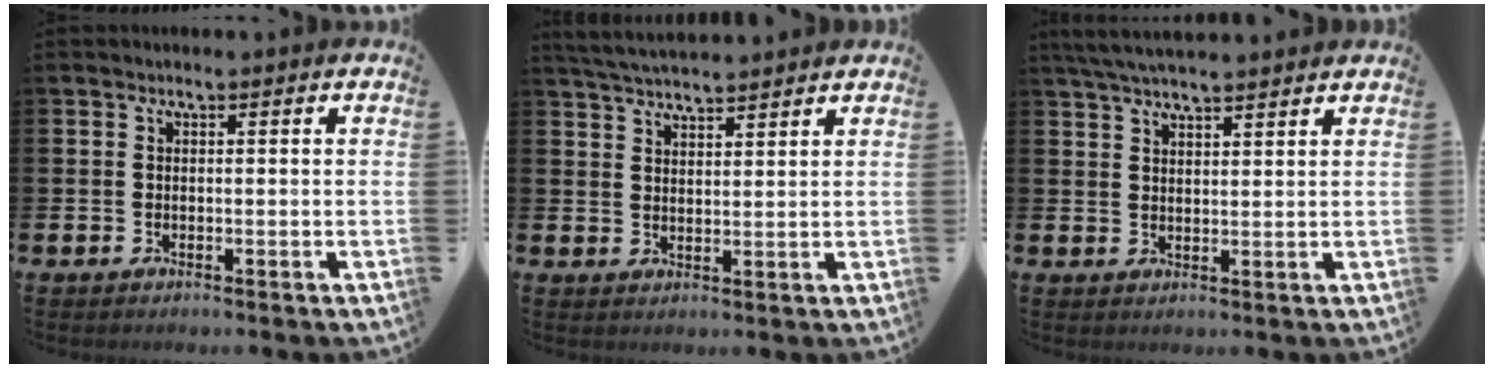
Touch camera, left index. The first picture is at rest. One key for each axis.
{"total": 4.0, "fx": 4.0, "fy": 0.2, "fz": 0.5, "tx": -0.026, "ty": -0.017, "tz": 0.074}
{"total": 4.7, "fx": 4.4, "fy": 0.5, "fz": 1.5, "tx": -0.038, "ty": -0.012, "tz": 0.081}